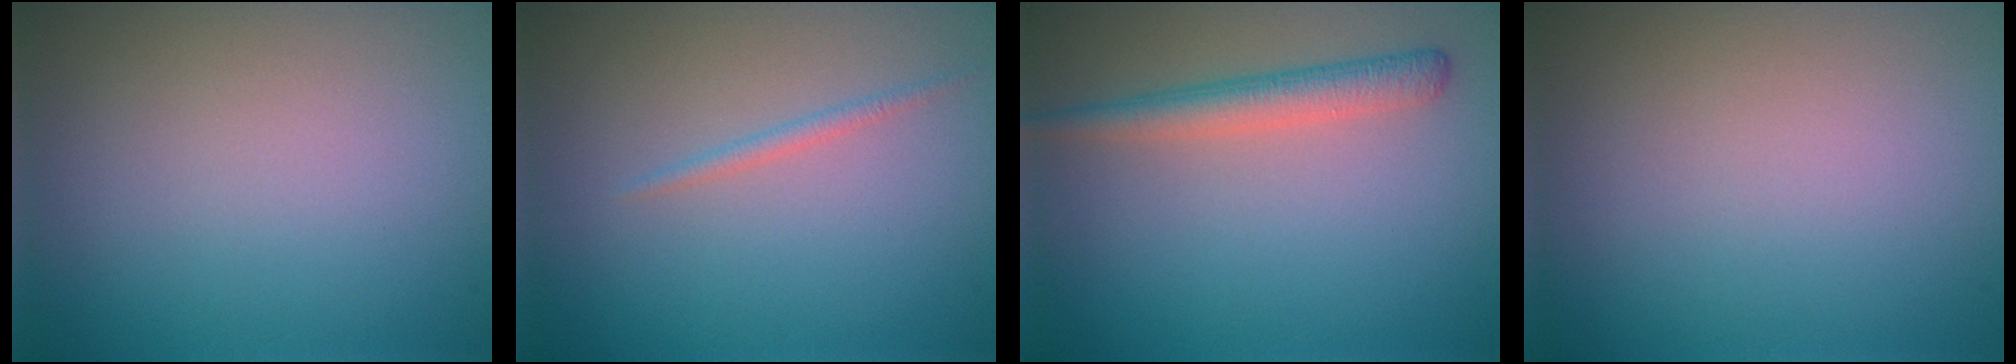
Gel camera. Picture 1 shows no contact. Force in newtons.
{"total": 0.8, "press": 0.8, "slide": 0.0}
{"total": 2.8, "press": 2.8, "slide": 0.1}
{"total": 0.0}